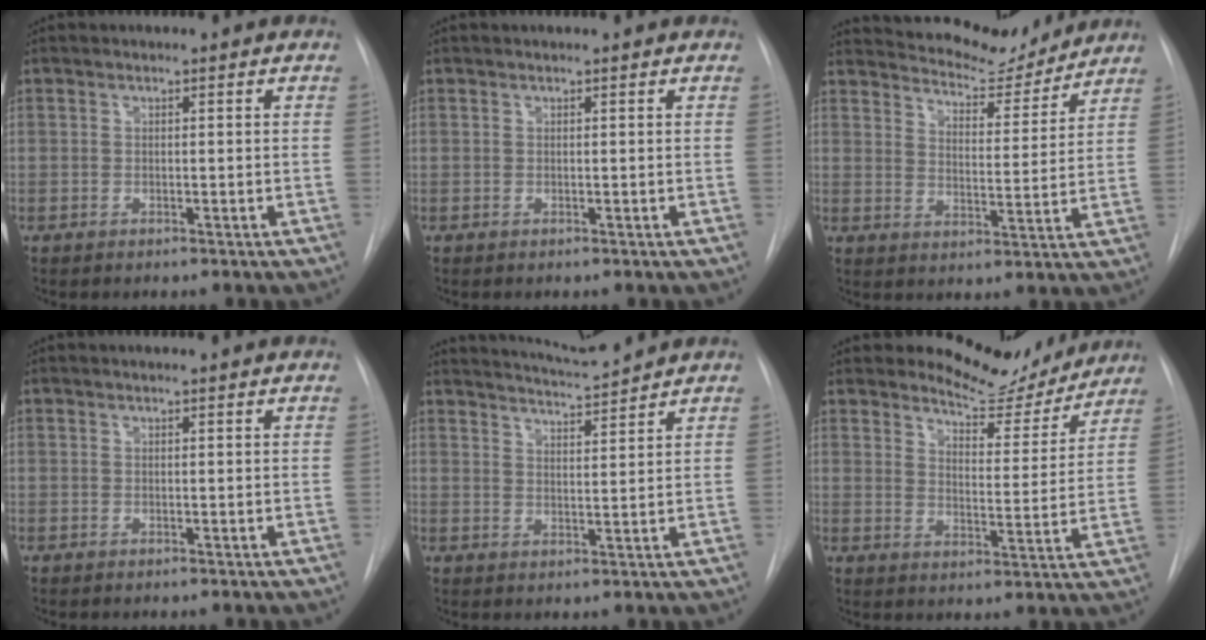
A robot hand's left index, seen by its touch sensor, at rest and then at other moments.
{"total": 0.0}
{"total": 11.3, "force": [10.8, 2.6, 2.2], "torque": [-0.028, -0.015, 0.150]}
{"total": 2.0, "force": [1.8, -0.1, 0.8], "torque": [-0.011, 0.011, 0.017]}
{"total": 5.8, "force": [5.6, -1.1, 0.9], "torque": [-0.026, -0.010, 0.096]}
{"total": 8.9, "force": [8.6, 2.2, 0.5], "torque": [-0.001, -0.036, 0.114]}